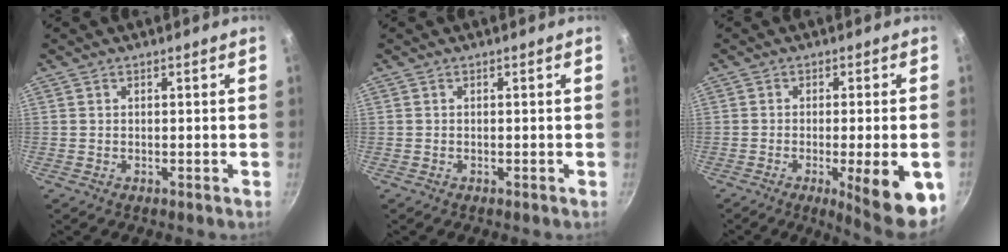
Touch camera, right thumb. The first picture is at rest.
{"total": 0.0}
{"total": 12.5, "force": [-4.2, 2.5, 11.5], "torque": [-0.141, 0.003, -0.051]}